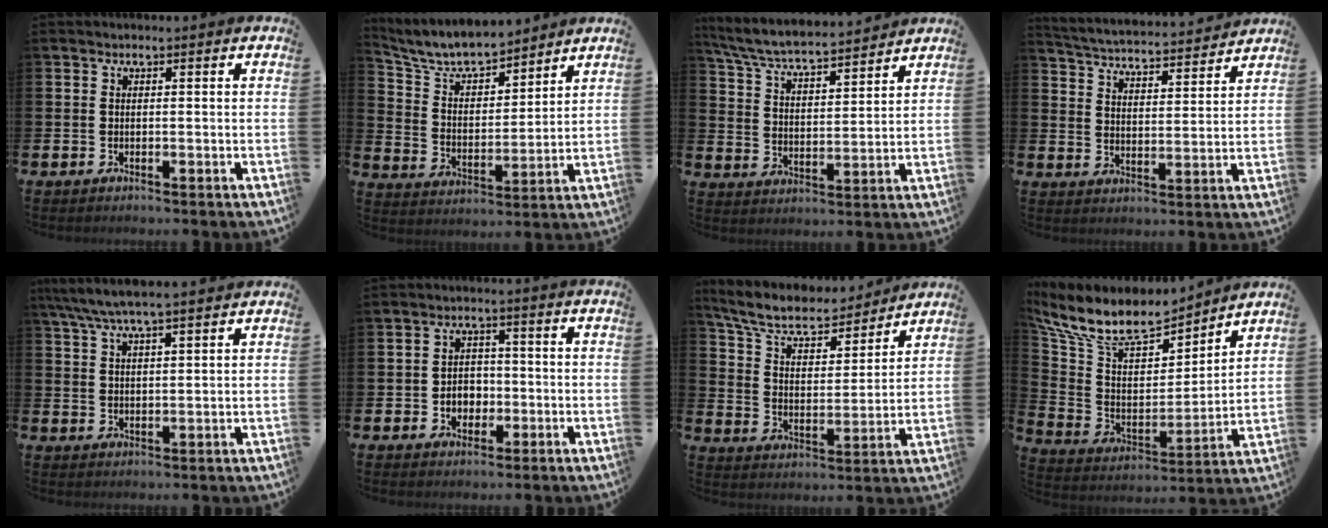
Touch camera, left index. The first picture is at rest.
{"total": 7.5, "force": [6.9, 1.8, 2.2], "torque": [-0.073, -0.045, 0.120]}
{"total": 6.5, "force": [6.1, 0.7, 1.9], "torque": [-0.065, -0.045, 0.104]}
{"total": 4.6, "force": [4.5, 0.5, 0.5], "torque": [-0.029, -0.043, 0.073]}
{"total": 5.9, "force": [5.3, 0.5, 2.6], "torque": [-0.069, -0.014, 0.096]}
{"total": 3.3, "force": [-0.8, 2.8, 1.5], "torque": [-0.020, 0.000, -0.024]}
{"total": 8.8, "force": [7.8, 2.7, 2.9], "torque": [-0.086, -0.057, 0.133]}
{"total": 10.9, "force": [9.5, 3.7, 3.8], "torque": [-0.120, -0.062, 0.167]}